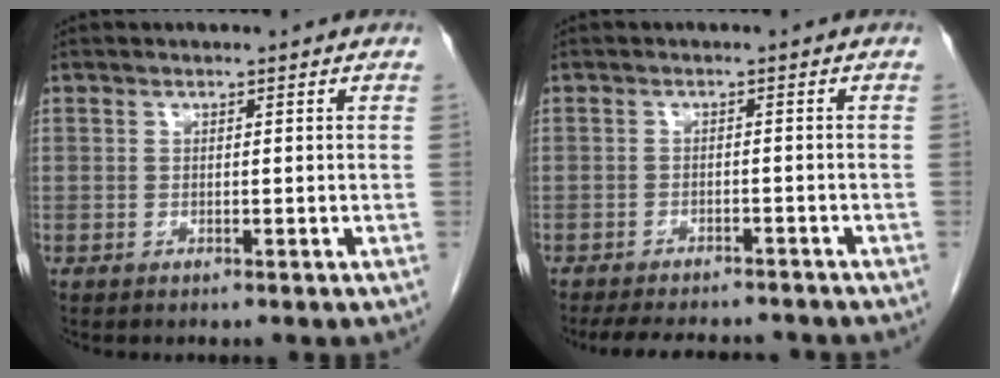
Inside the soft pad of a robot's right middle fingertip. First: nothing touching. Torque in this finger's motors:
{"motor_torque": [0.85, -0.64, 0.26, 0.07]}